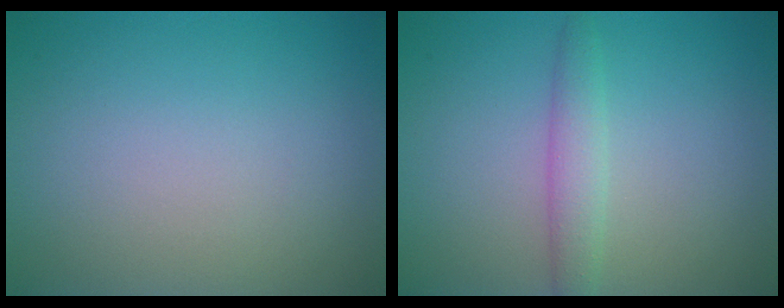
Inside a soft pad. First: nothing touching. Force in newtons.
{"total": 2.1, "press": 2.1, "slide": 0.1}